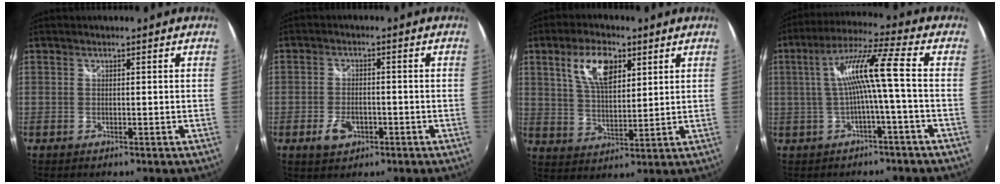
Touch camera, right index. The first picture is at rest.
{"total": 4.9, "force": [-2.2, 3.0, 3.2], "torque": [-0.073, -0.003, -0.037]}
{"total": 9.9, "force": [4.6, 4.6, 7.4], "torque": [-0.140, 0.014, 0.086]}
{"total": 9.3, "force": [-1.1, -0.6, 9.2], "torque": [-0.181, 0.013, -0.012]}